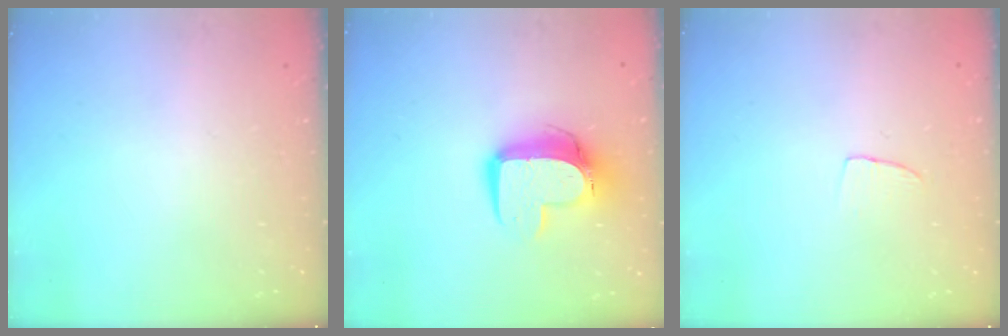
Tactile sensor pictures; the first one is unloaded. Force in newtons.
{"total": 13.5, "press": 13.4, "slide": 1.3}
{"total": 3.3, "press": 3.3, "slide": 0.2}